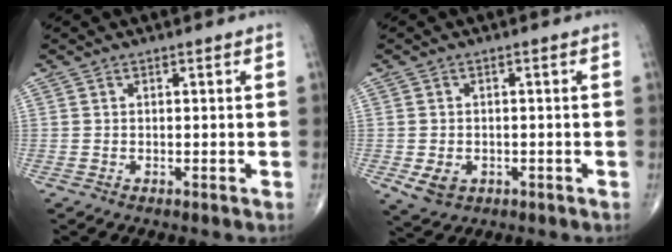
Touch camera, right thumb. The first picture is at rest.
{"total": 4.3, "force": [-1.3, 3.3, 2.4], "torque": [-0.038, -0.001, -0.011]}